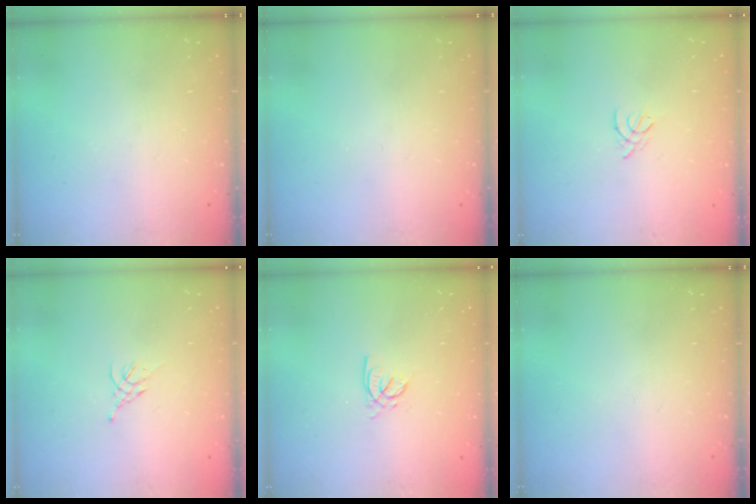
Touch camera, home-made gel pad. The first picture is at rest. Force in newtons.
{"total": 0.0}
{"total": 2.0, "press": 1.9, "slide": 0.5}
{"total": 1.9, "press": 1.8, "slide": 0.5}
{"total": 2.6, "press": 2.6, "slide": 0.2}
{"total": 0.0}